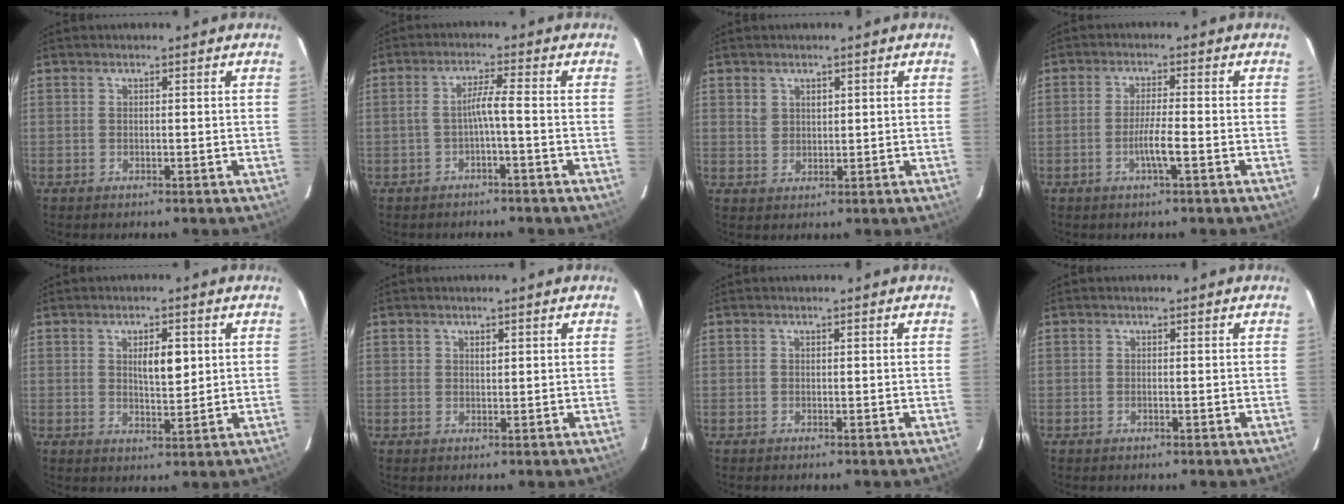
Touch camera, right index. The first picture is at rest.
{"total": 3.3, "force": [-1.0, -0.3, 3.1], "torque": [-0.057, 0.011, -0.016]}
{"total": 2.4, "force": [1.3, 1.9, 0.9], "torque": [-0.019, 0.006, 0.027]}
{"total": 3.9, "force": [-1.4, -0.1, 3.6], "torque": [-0.068, -0.004, -0.027]}
{"total": 4.7, "force": [1.3, 1.6, 4.2], "torque": [-0.068, -0.001, 0.023]}
{"total": 1.0, "force": [0.5, 0.6, 0.6], "torque": [-0.009, -0.002, 0.009]}
{"total": 0.0}
{"total": 0.0}